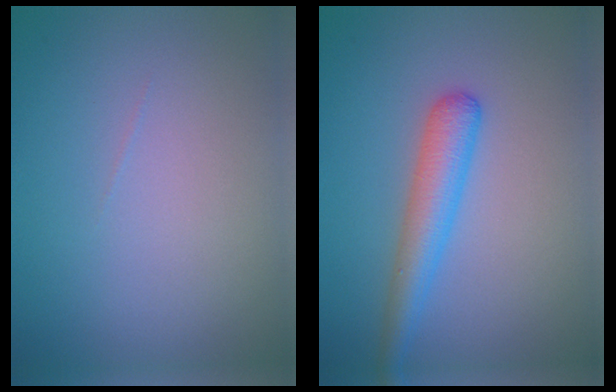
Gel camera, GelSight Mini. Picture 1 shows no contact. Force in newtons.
{"total": 3.5, "press": 3.5, "slide": 0.1}